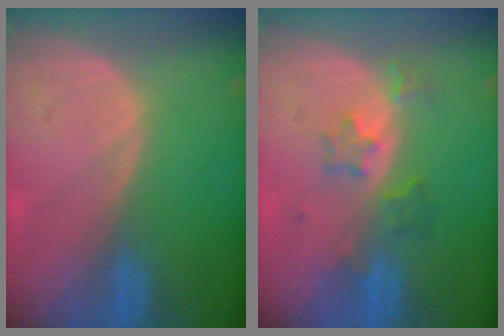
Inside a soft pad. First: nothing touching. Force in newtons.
{"total": 4.0, "press": 3.8, "slide": 1.4}